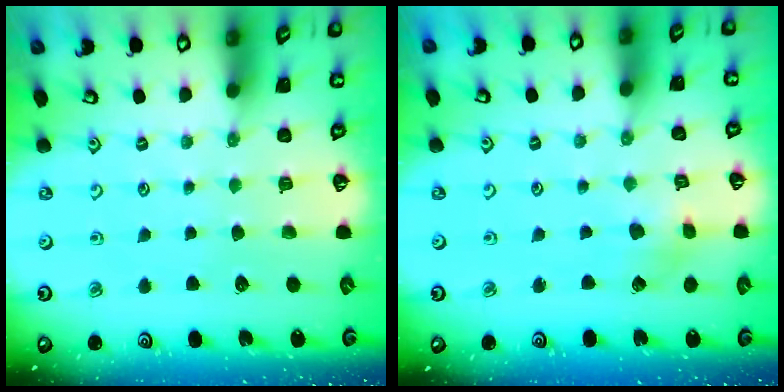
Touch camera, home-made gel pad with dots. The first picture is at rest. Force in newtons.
{"total": 3.3, "press": 3.2, "slide": 0.4}